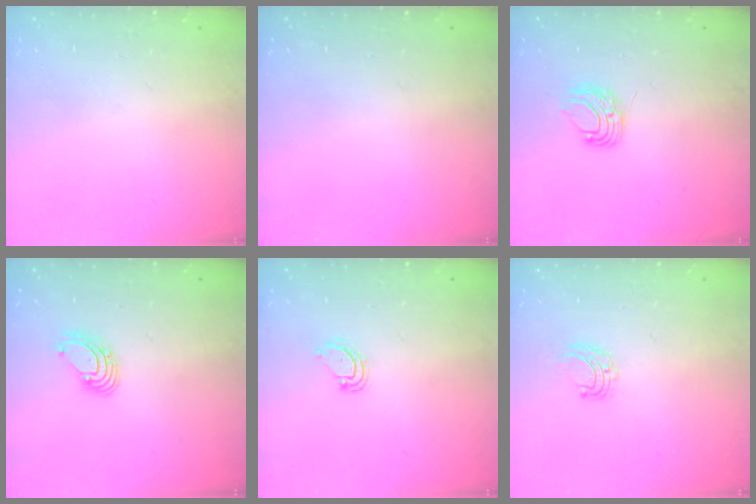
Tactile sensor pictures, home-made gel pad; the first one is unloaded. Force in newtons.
{"total": 0.0}
{"total": 6.6, "press": 6.6, "slide": 0.5}
{"total": 2.6, "press": 2.6, "slide": 0.1}
{"total": 3.7, "press": 3.7, "slide": 0.3}
{"total": 4.9, "press": 4.8, "slide": 0.5}